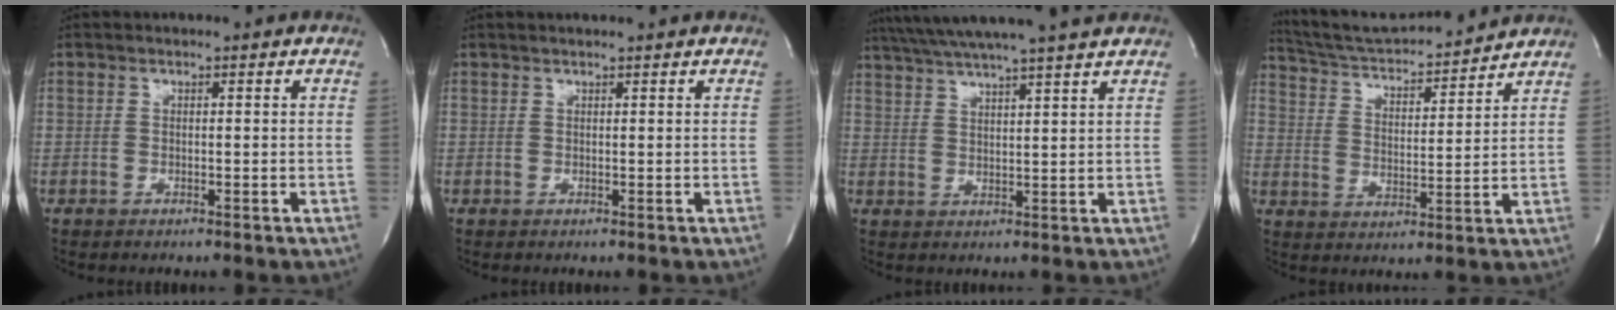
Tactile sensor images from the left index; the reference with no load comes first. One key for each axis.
{"total": 1.2, "fx": 0.8, "fy": -0.2, "fz": 0.8, "tx": -0.005, "ty": 0.013, "tz": 0.013}
{"total": 13.5, "fx": 11.7, "fy": -1.0, "fz": 6.7, "tx": -0.120, "ty": 0.012, "tz": 0.167}
{"total": 14.2, "fx": 13.4, "fy": 1.1, "fz": 4.5, "tx": -0.077, "ty": 0.004, "tz": 0.215}